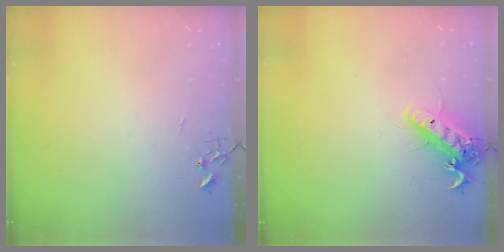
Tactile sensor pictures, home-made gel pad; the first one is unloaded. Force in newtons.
{"total": 14.8, "press": 14.5, "slide": 2.8}